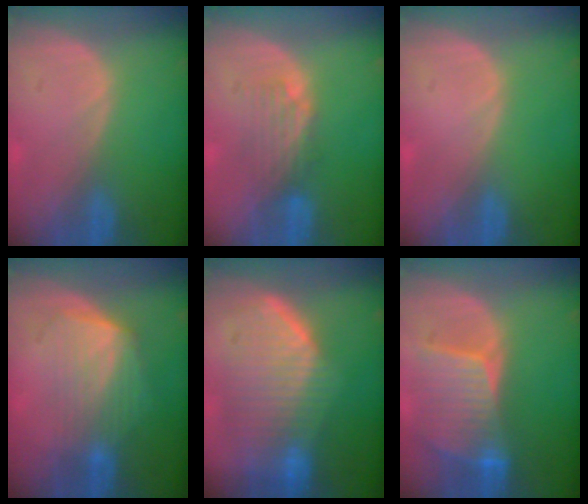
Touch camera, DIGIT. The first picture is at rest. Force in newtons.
{"total": 4.5, "press": 3.8, "slide": 2.3}
{"total": 0.0}
{"total": 6.5, "press": 6.1, "slide": 2.1}
{"total": 10.0, "press": 9.0, "slide": 4.4}
{"total": 8.5, "press": 7.8, "slide": 3.5}